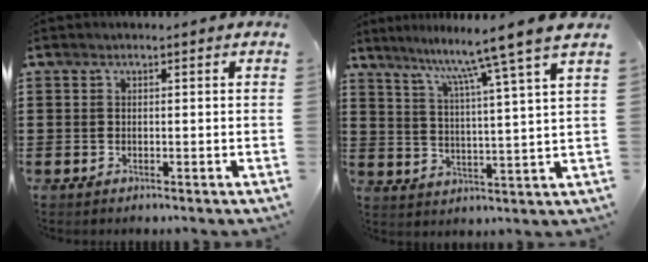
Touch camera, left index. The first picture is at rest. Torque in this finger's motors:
{"motor_torque": [1.47, -0.66, 0.84, 0.21]}